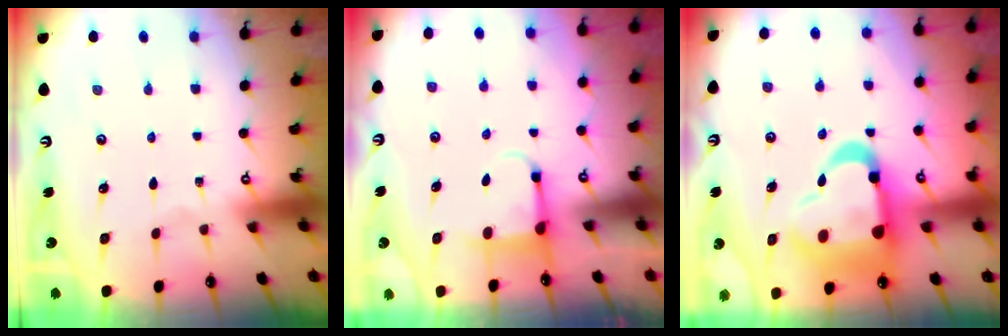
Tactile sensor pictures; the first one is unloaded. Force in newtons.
{"total": 3.8, "press": 3.7, "slide": 1.0}
{"total": 20.7, "press": 20.6, "slide": 2.4}